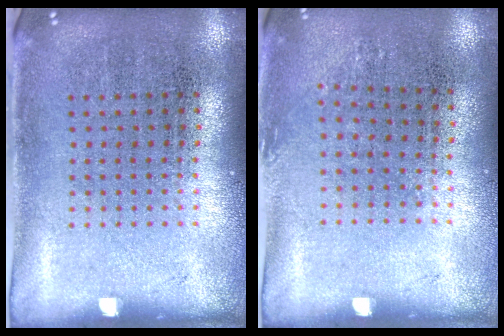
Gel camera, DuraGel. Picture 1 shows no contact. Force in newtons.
{"total": 0.7, "press": 0.6, "slide": 0.4}